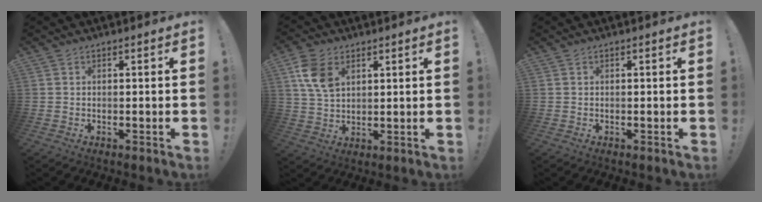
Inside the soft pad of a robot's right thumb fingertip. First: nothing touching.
{"total": 10.1, "force": [4.2, 6.5, 6.4], "torque": [-0.114, -0.004, 0.083]}
{"total": 0.0}